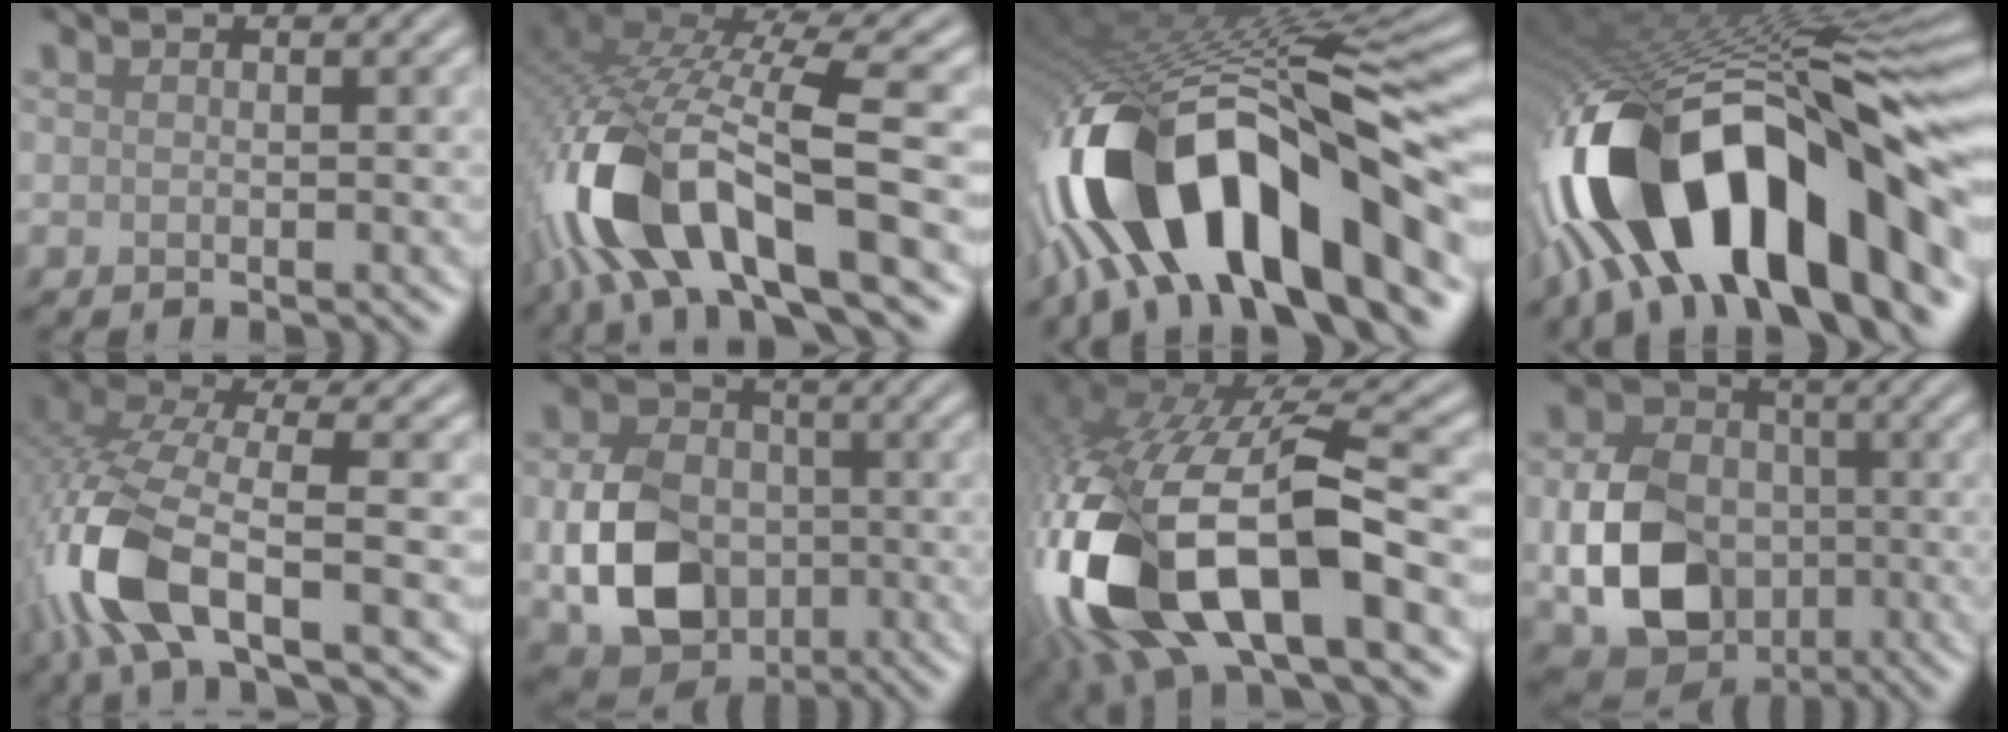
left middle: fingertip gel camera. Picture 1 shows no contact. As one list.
[{"total": 13.5, "force": [-4.3, 5.5, 11.5], "torque": [-0.243, -0.008, -0.071]}, {"total": 16.2, "force": [-7.3, 6.3, 13.0], "torque": [-0.222, 0.017, -0.121]}, {"total": 17.8, "force": [-7.2, 7.4, 14.5], "torque": [-0.233, 0.022, -0.131]}, {"total": 10.5, "force": [-4.0, 4.2, 8.7], "torque": [-0.208, -0.001, -0.087]}, {"total": 8.9, "force": [-1.9, 6.9, 5.3], "torque": [-0.116, -0.010, -0.036]}, {"total": 16.8, "force": [-5.5, 7.4, 14.1], "torque": [-0.319, -0.037, -0.082]}, {"total": 9.9, "force": [-2.3, 7.8, 5.7], "torque": [-0.126, -0.015, -0.042]}]